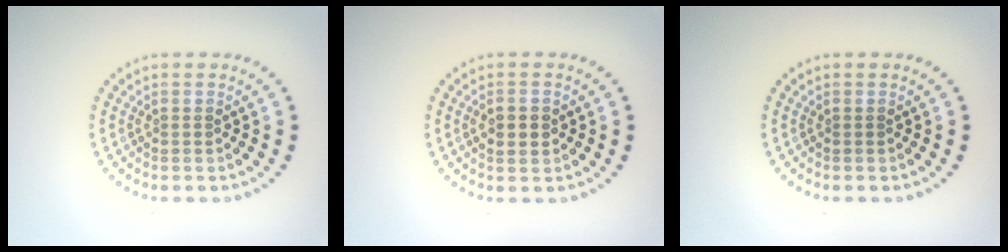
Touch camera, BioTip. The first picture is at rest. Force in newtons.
{"total": 2.6, "press": 2.6, "slide": 0.2}
{"total": 0.0}